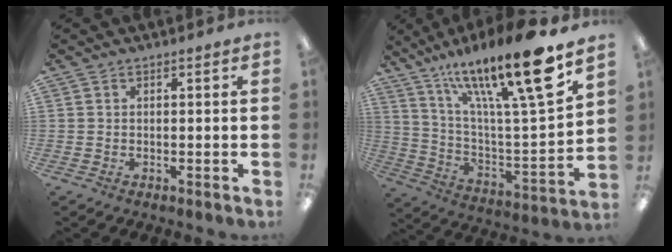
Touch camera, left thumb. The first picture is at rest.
{"total": 22.1, "force": [16.0, 3.4, 14.8], "torque": [-0.244, -0.103, 0.254]}